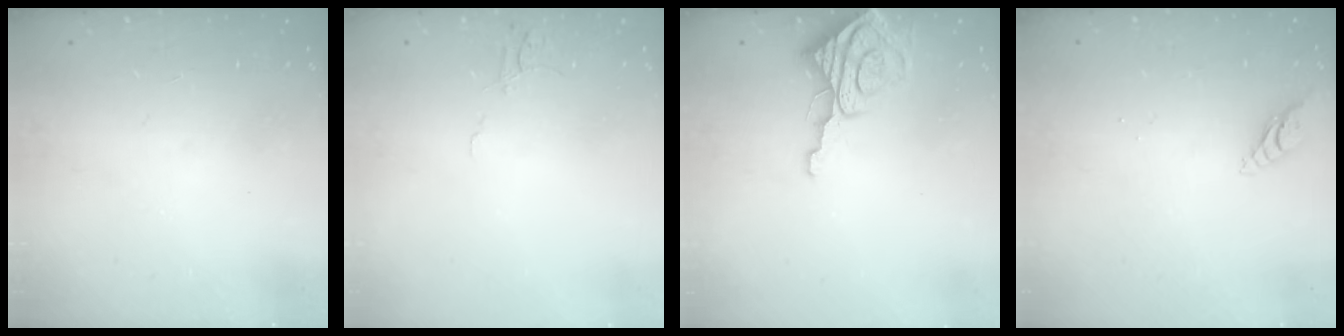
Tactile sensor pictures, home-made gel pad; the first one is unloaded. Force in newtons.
{"total": 4.2, "press": 4.1, "slide": 0.4}
{"total": 8.5, "press": 8.4, "slide": 0.8}
{"total": 5.0, "press": 5.0, "slide": 0.4}